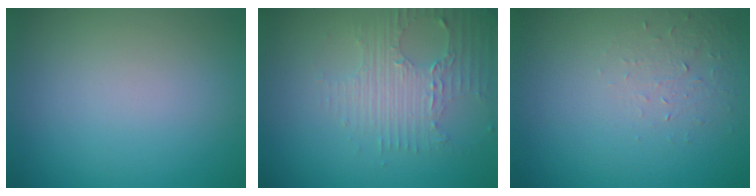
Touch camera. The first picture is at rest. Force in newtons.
{"total": 4.7, "press": 3.2, "slide": 3.4}
{"total": 1.3, "press": 0.6, "slide": 1.2}